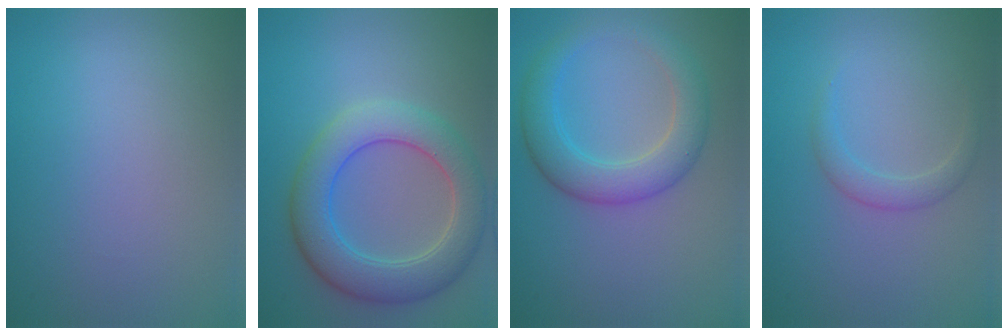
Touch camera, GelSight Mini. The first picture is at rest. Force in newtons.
{"total": 6.3, "press": 6.3, "slide": 0.4}
{"total": 4.6, "press": 4.6, "slide": 0.1}
{"total": 1.6, "press": 1.6, "slide": 0.2}